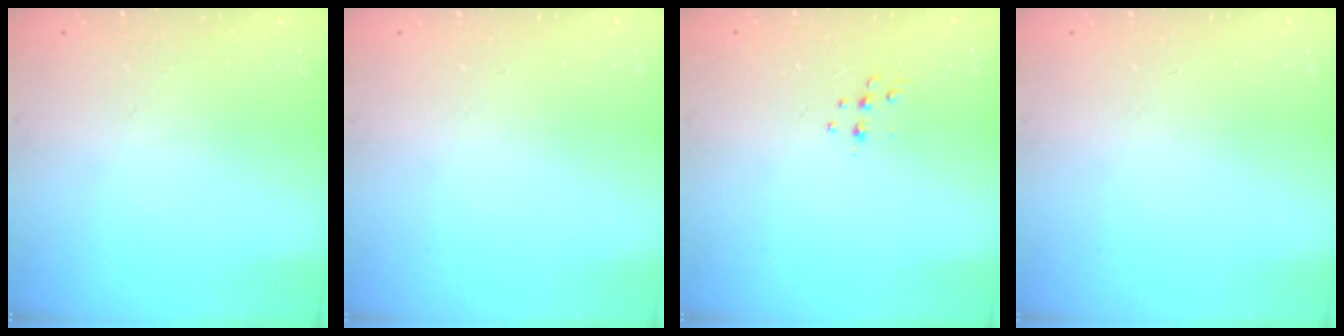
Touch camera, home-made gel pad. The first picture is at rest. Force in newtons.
{"total": 0.0}
{"total": 5.8, "press": 5.7, "slide": 0.8}
{"total": 0.0}